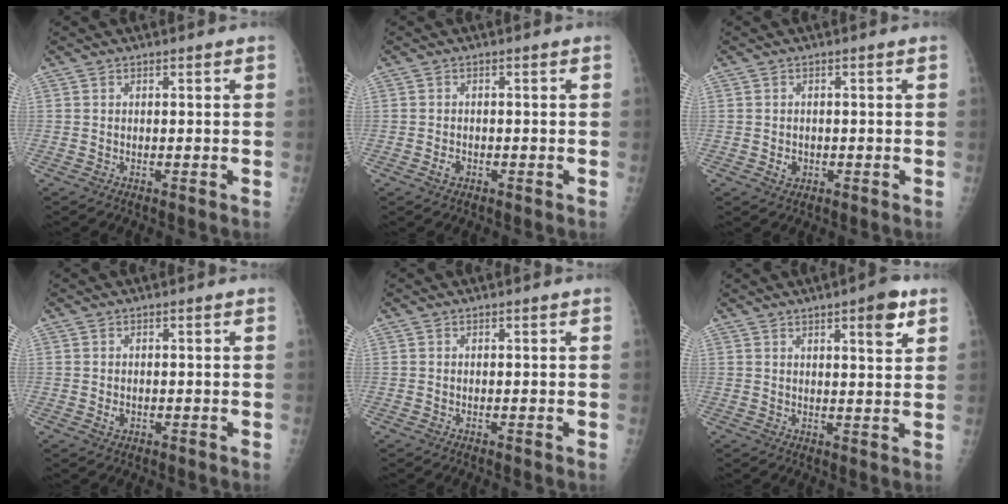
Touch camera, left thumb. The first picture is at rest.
{"total": 1.5, "force": [-0.7, 1.1, 0.8], "torque": [-0.013, 0.004, -0.013]}
{"total": 2.0, "force": [-0.5, 1.6, 0.9], "torque": [-0.007, 0.003, -0.004]}
{"total": 1.3, "force": [-0.3, 1.0, 0.7], "torque": [-0.009, 0.001, -0.002]}
{"total": 0.0}
{"total": 6.1, "force": [3.5, 1.5, 4.8], "torque": [-0.057, -0.017, 0.044]}